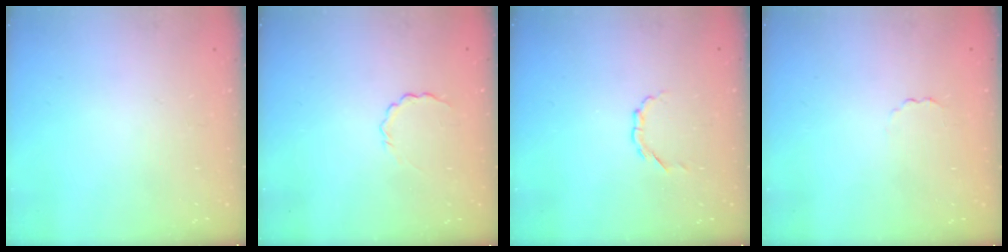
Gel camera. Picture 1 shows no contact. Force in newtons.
{"total": 2.9, "press": 2.8, "slide": 0.8}
{"total": 2.7, "press": 2.5, "slide": 1.0}
{"total": 1.4, "press": 1.3, "slide": 0.4}